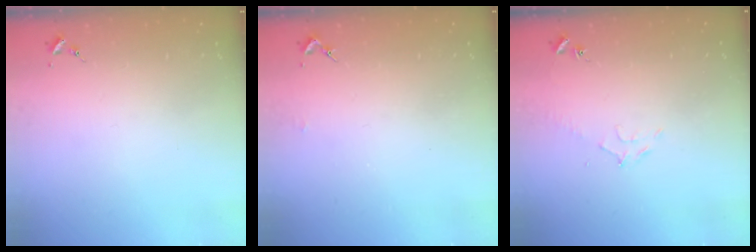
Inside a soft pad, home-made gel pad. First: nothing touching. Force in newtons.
{"total": 1.4, "press": 1.4, "slide": 0.1}
{"total": 6.6, "press": 6.6, "slide": 0.8}